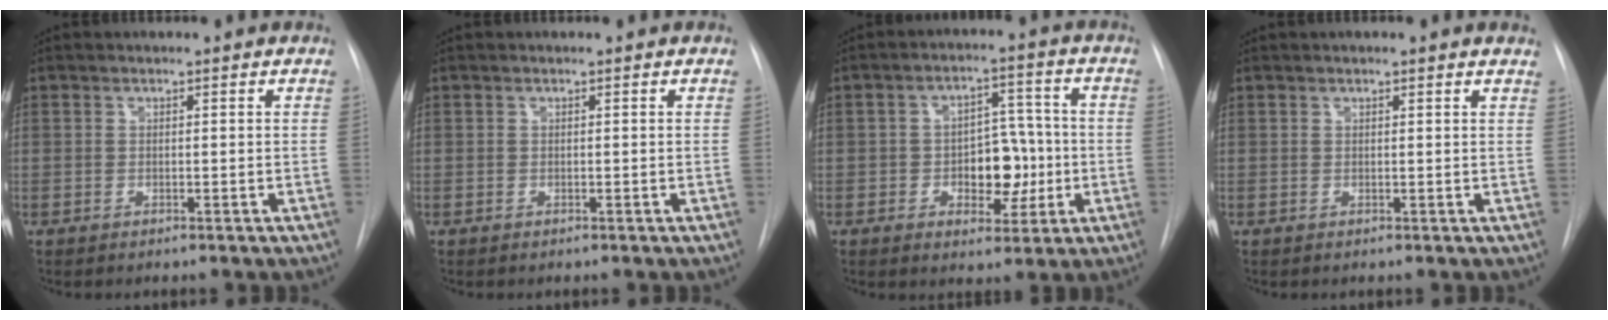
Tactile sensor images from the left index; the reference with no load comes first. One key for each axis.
{"total": 0.0}
{"total": 8.3, "fx": -1.5, "fy": 4.8, "fz": 6.6, "tx": -0.090, "ty": 0.021, "tz": -0.016}
{"total": 2.3, "fx": 2.0, "fy": 0.0, "fz": 1.2, "tx": -0.014, "ty": 0.011, "tz": 0.018}